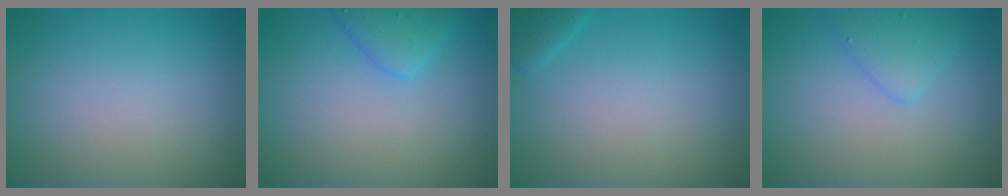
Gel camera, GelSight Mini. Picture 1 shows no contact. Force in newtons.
{"total": 2.5, "press": 2.5, "slide": 0.2}
{"total": 1.4, "press": 1.4, "slide": 0.1}
{"total": 2.0, "press": 2.0, "slide": 0.1}